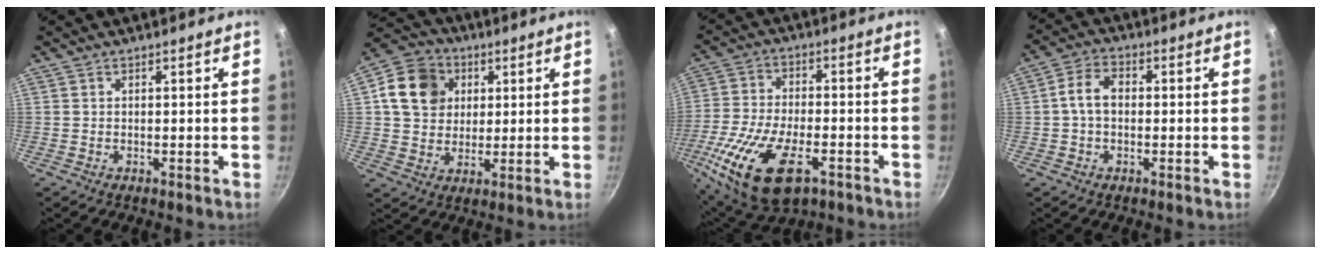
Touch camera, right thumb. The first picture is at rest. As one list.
[{"total": 12.3, "force": [3.2, 10.3, 5.8], "torque": [-0.079, 0.010, 0.047]}, {"total": 19.1, "force": [-7.8, 9.2, 14.8], "torque": [-0.290, 0.002, -0.146]}, {"total": 5.8, "force": [0.0, 4.0, 4.1], "torque": [-0.069, 0.019, -0.010]}]